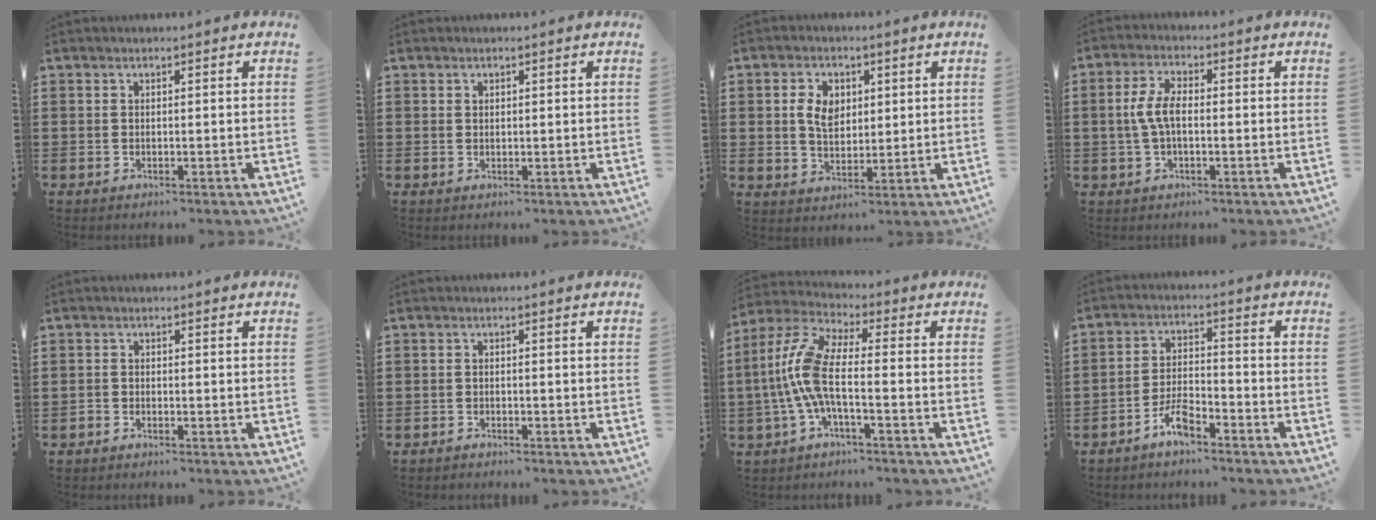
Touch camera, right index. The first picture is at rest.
{"total": 0.7, "force": [0.4, 0.5, 0.1], "torque": [-0.004, 0.002, 0.009]}
{"total": 5.2, "force": [1.2, 3.7, 3.4], "torque": [-0.087, 0.011, 0.016]}
{"total": 5.2, "force": [-0.3, 2.4, 4.7], "torque": [-0.115, -0.003, -0.015]}
{"total": 0.8, "force": [-0.7, 0.4, 0.2], "torque": [-0.005, 0.001, -0.014]}
{"total": 1.1, "force": [-1.0, 0.3, 0.0], "torque": [-0.004, 0.001, -0.022]}
{"total": 9.2, "force": [-1.6, 3.1, 8.5], "torque": [-0.208, -0.013, -0.038]}
{"total": 5.0, "force": [-3.8, 1.6, 3.0], "torque": [-0.071, 0.008, -0.077]}